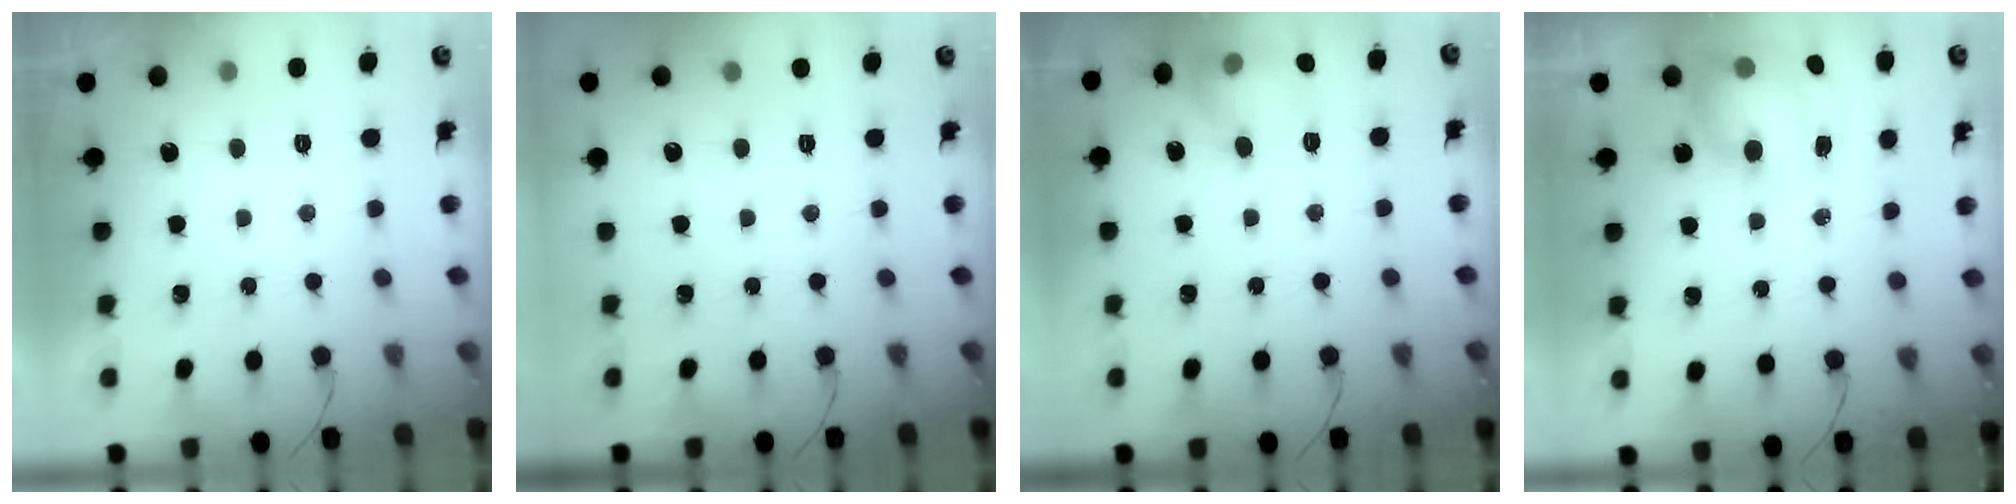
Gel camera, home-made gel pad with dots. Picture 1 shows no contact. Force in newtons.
{"total": 0.0}
{"total": 12.0, "press": 12.0, "slide": 1.0}
{"total": 9.7, "press": 9.3, "slide": 2.7}